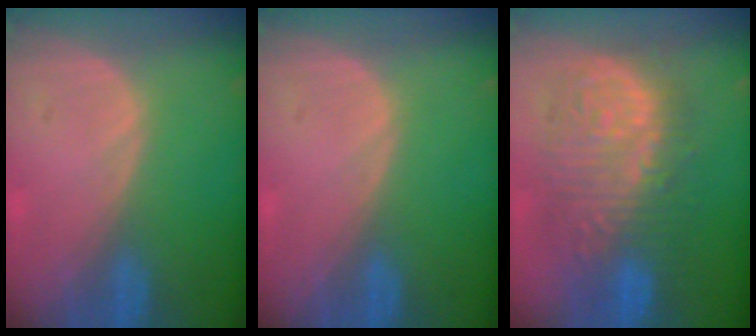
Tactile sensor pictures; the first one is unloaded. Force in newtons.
{"total": 0.0}
{"total": 12.1, "press": 12.0, "slide": 1.1}